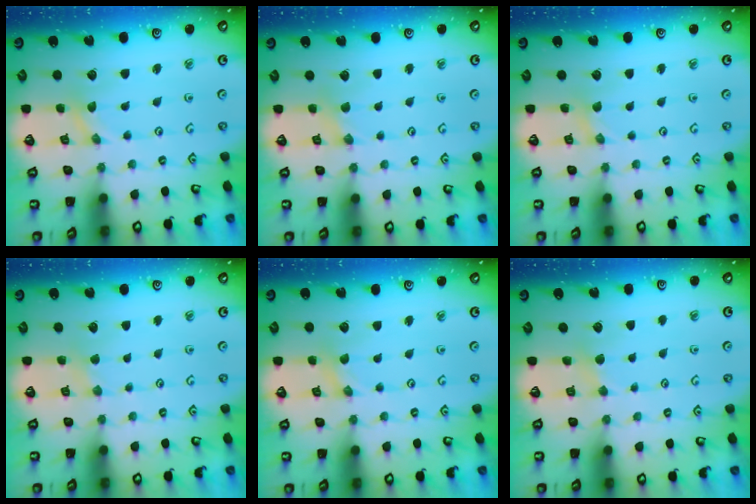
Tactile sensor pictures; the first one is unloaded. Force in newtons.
{"total": 2.0, "press": 2.0, "slide": 0.4}
{"total": 1.4, "press": 1.4, "slide": 0.2}
{"total": 2.0, "press": 2.0, "slide": 0.4}
{"total": 0.7, "press": 0.7, "slide": 0.2}
{"total": 2.8, "press": 2.7, "slide": 0.4}